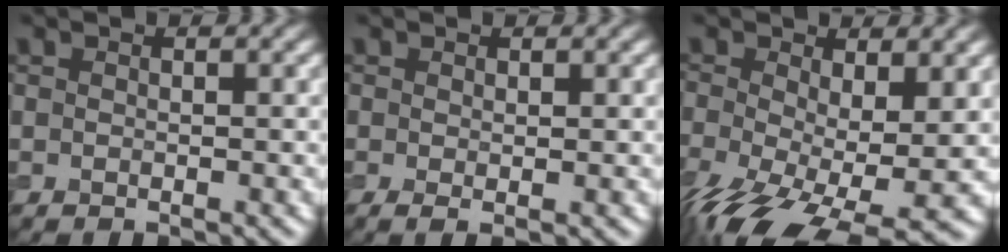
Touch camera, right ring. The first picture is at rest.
{"total": 0.9, "force": [0.1, 0.2, 0.9], "torque": [-0.017, -0.006, 0.001]}
{"total": 11.3, "force": [-4.3, 5.0, 9.2], "torque": [-0.194, -0.051, -0.066]}